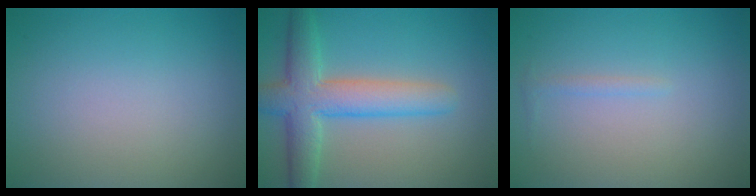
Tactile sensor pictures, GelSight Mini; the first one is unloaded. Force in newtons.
{"total": 6.3, "press": 6.3, "slide": 0.2}
{"total": 0.7, "press": 0.7, "slide": 0.0}